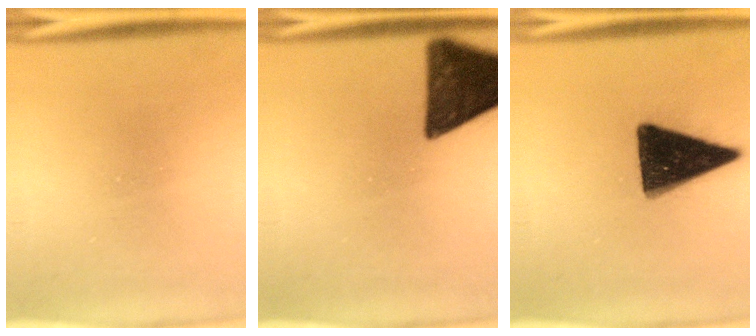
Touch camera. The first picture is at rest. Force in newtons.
{"total": 13.8}
{"total": 15.9}